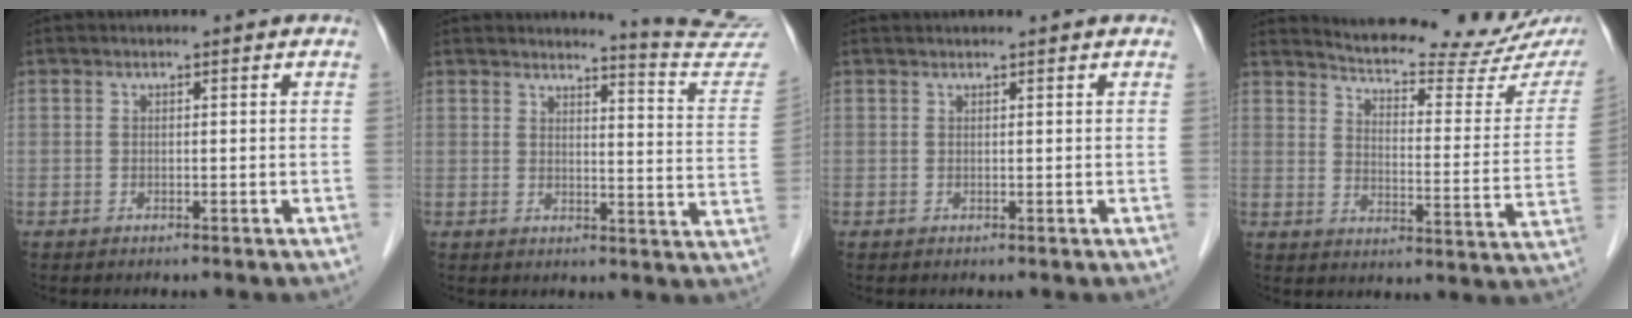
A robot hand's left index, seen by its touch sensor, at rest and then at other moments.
{"total": 11.2, "force": [11.1, -1.7, 0.0], "torque": [-0.009, -0.110, 0.114]}
{"total": 2.0, "force": [1.9, -0.1, 0.7], "torque": [-0.006, 0.024, 0.030]}
{"total": 20.2, "force": [18.6, 2.4, 7.6], "torque": [-0.104, -0.065, 0.224]}